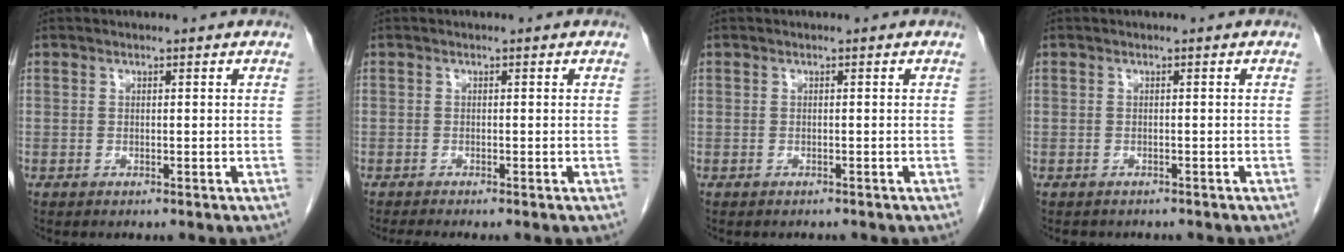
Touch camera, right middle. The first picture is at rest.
{"total": 1.8, "force": [-1.6, -0.3, 0.8], "torque": [-0.016, -0.004, -0.027]}
{"total": 1.1, "force": [-1.0, 0.4, 0.2], "torque": [-0.010, -0.001, -0.014]}
{"total": 2.6, "force": [-2.3, 1.1, 0.6], "torque": [-0.014, -0.002, -0.026]}